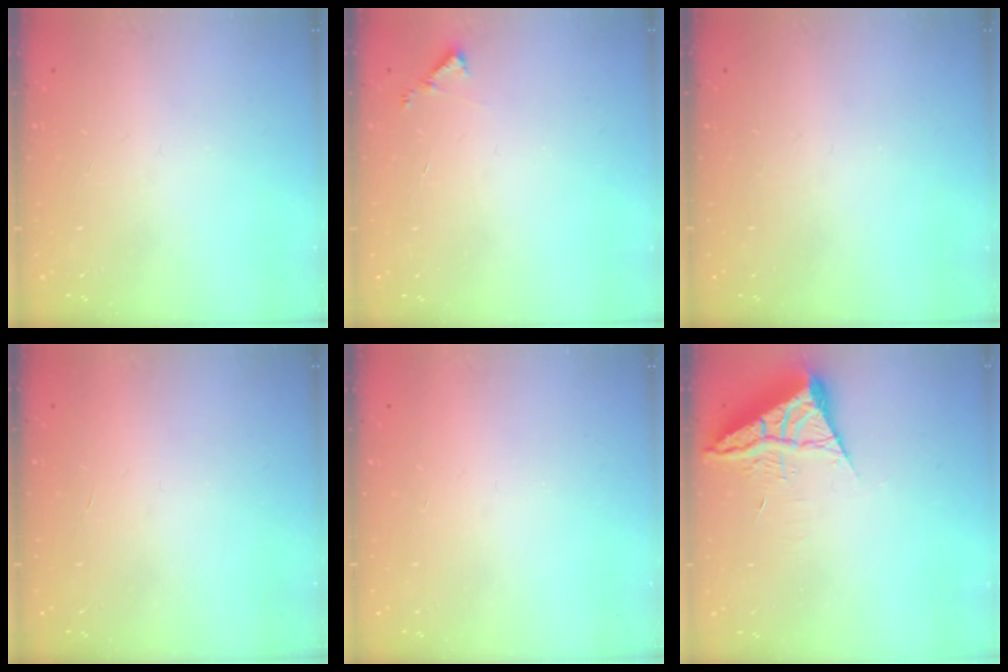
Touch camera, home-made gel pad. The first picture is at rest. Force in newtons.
{"total": 3.6, "press": 3.6, "slide": 0.3}
{"total": 0.0}
{"total": 1.7, "press": 1.7, "slide": 0.1}
{"total": 1.5, "press": 1.5, "slide": 0.1}
{"total": 7.3, "press": 7.3, "slide": 0.5}